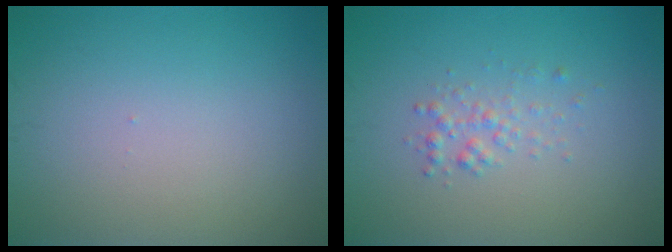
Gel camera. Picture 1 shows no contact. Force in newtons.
{"total": 1.4, "press": 1.4, "slide": 0.1}